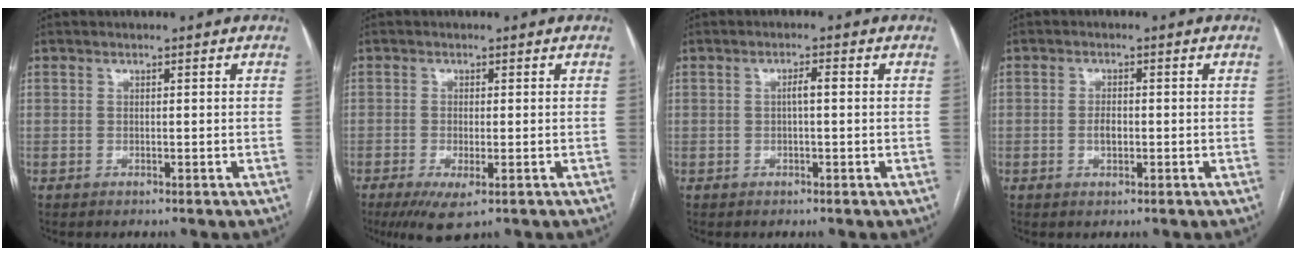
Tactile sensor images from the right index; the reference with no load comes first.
{"total": 5.0, "force": [-2.6, 1.4, 4.0], "torque": [-0.066, -0.013, -0.036]}
{"total": 1.8, "force": [0.1, 0.3, 1.8], "torque": [-0.031, 0.003, 0.001]}
{"total": 2.1, "force": [-0.5, 1.0, 1.8], "torque": [-0.032, 0.001, -0.006]}